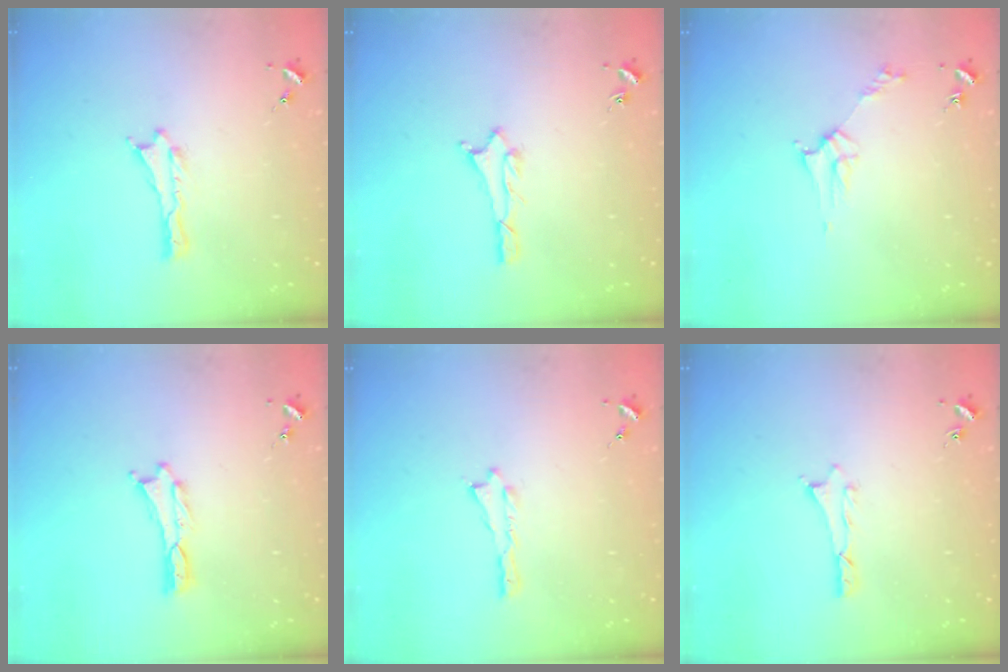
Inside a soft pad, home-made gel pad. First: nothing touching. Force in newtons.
{"total": 1.1, "press": 1.1, "slide": 0.1}
{"total": 2.8, "press": 2.8, "slide": 0.3}
{"total": 0.0}
{"total": 0.0}
{"total": 0.6, "press": 0.5, "slide": 0.2}